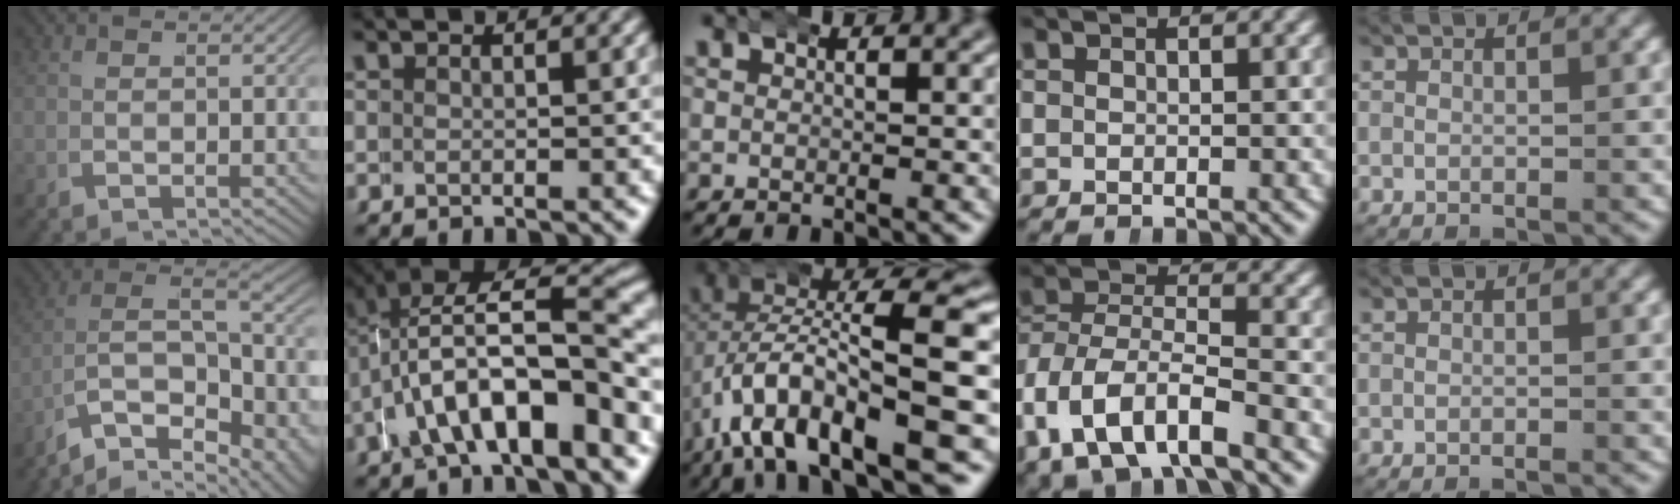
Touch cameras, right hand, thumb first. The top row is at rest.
{"thumb": {"total": 13.6, "force": [-3.2, 9.2, 9.4], "torque": [-0.202, -0.053, -0.041]}, "index": {"total": 7.0, "force": [-0.8, 2.9, 6.3], "torque": [-0.105, -0.005, -0.009]}, "middle": {"total": 12.4, "force": [-4.0, 5.8, 10.2], "torque": [-0.179, -0.022, -0.043]}, "ring": {"total": 7.2, "force": [-1.4, 5.1, 4.9], "torque": [-0.110, -0.024, -0.017]}, "little": {"total": 0.6, "force": [-0.6, -0.2, 0.1], "torque": [-0.001, 0.003, -0.012]}}